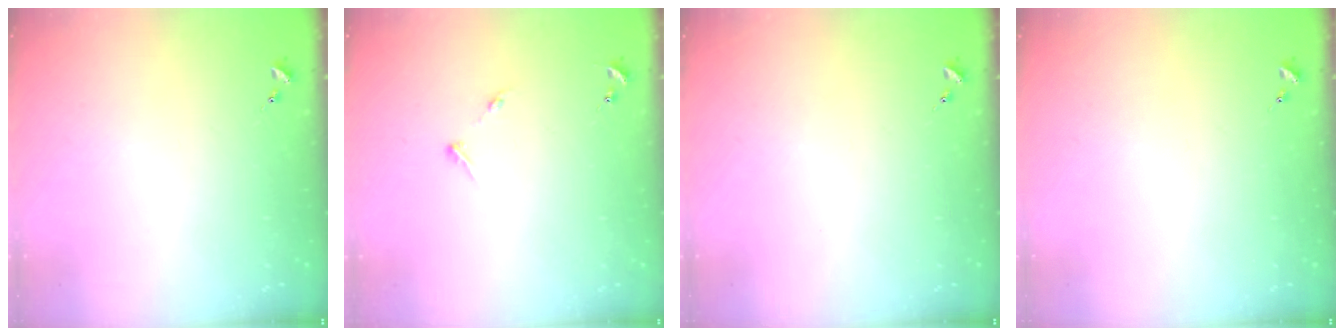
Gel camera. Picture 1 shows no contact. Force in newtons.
{"total": 5.2, "press": 5.2, "slide": 0.6}
{"total": 0.0}
{"total": 0.0}